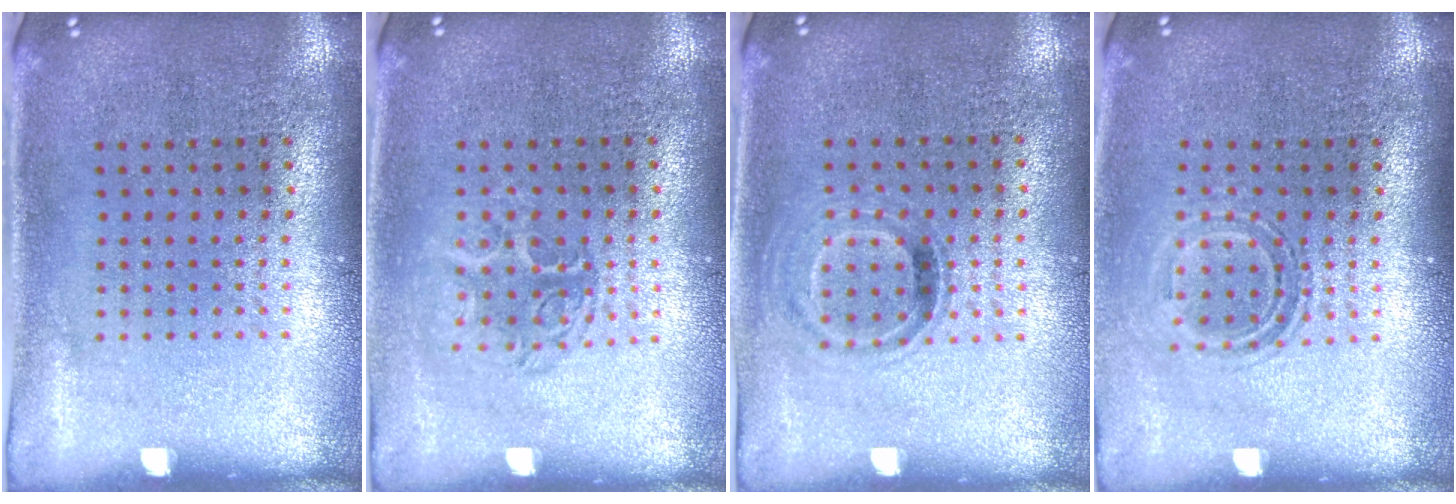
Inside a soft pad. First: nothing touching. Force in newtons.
{"total": 1.3, "press": 1.0, "slide": 0.7}
{"total": 0.9, "press": 0.8, "slide": 0.3}
{"total": 1.5, "press": 1.2, "slide": 1.0}